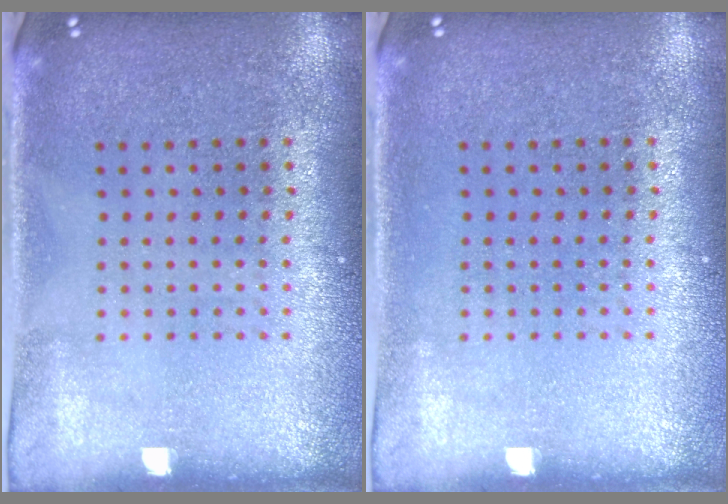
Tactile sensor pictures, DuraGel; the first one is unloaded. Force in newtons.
{"total": 0.0}